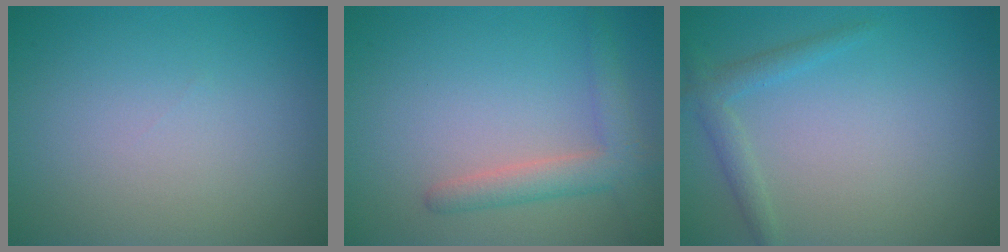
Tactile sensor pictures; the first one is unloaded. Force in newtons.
{"total": 3.0, "press": 3.0, "slide": 0.1}
{"total": 1.8, "press": 1.7, "slide": 0.1}